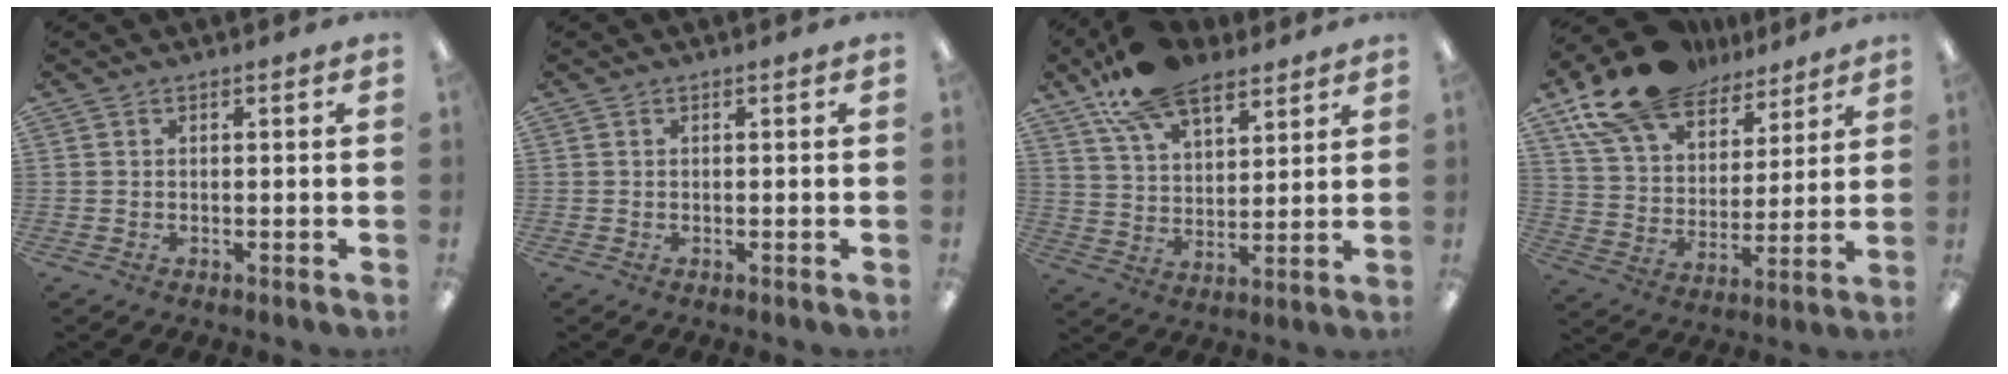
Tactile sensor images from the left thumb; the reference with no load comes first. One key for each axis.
{"total": 0.0}
{"total": 16.6, "fx": 11.3, "fy": 8.2, "fz": 9.0, "tx": -0.167, "ty": -0.045, "tz": 0.206}
{"total": 18.8, "fx": 14.0, "fy": 9.5, "fz": 8.2, "tx": -0.166, "ty": -0.069, "tz": 0.257}